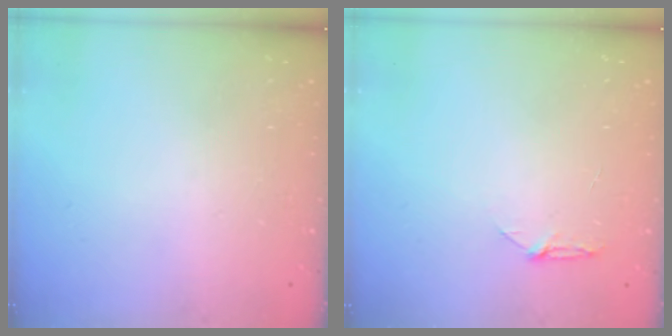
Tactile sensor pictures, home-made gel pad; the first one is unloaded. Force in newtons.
{"total": 3.9, "press": 3.9, "slide": 0.5}